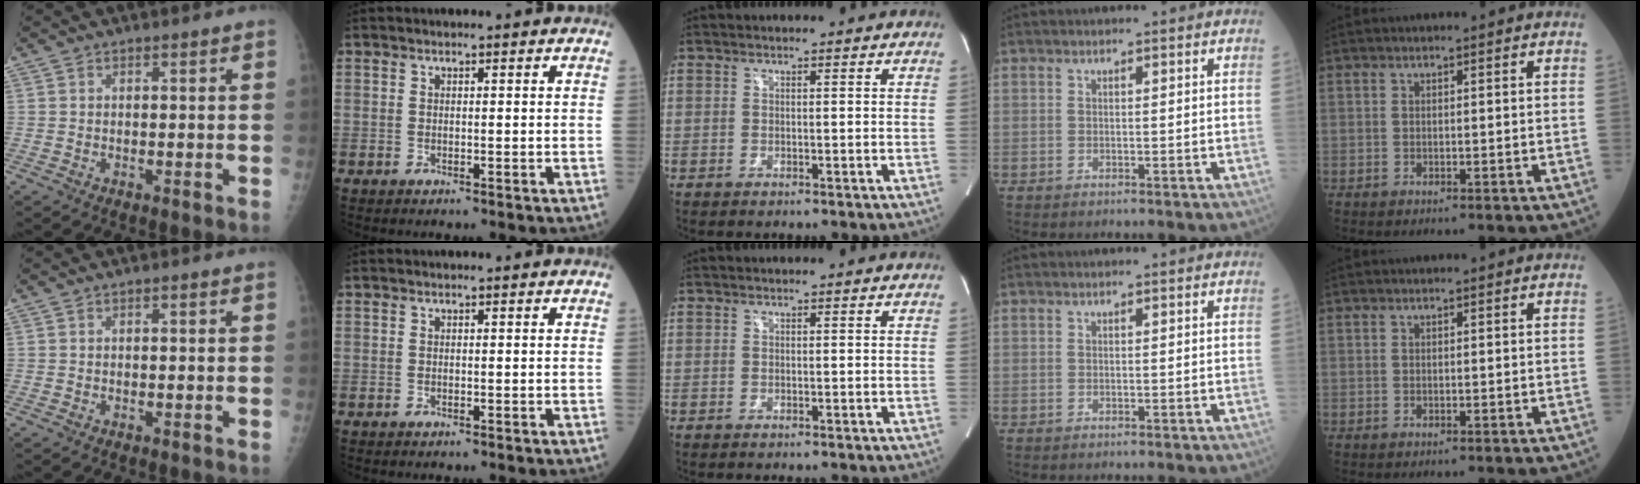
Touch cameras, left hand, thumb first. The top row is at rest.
{}